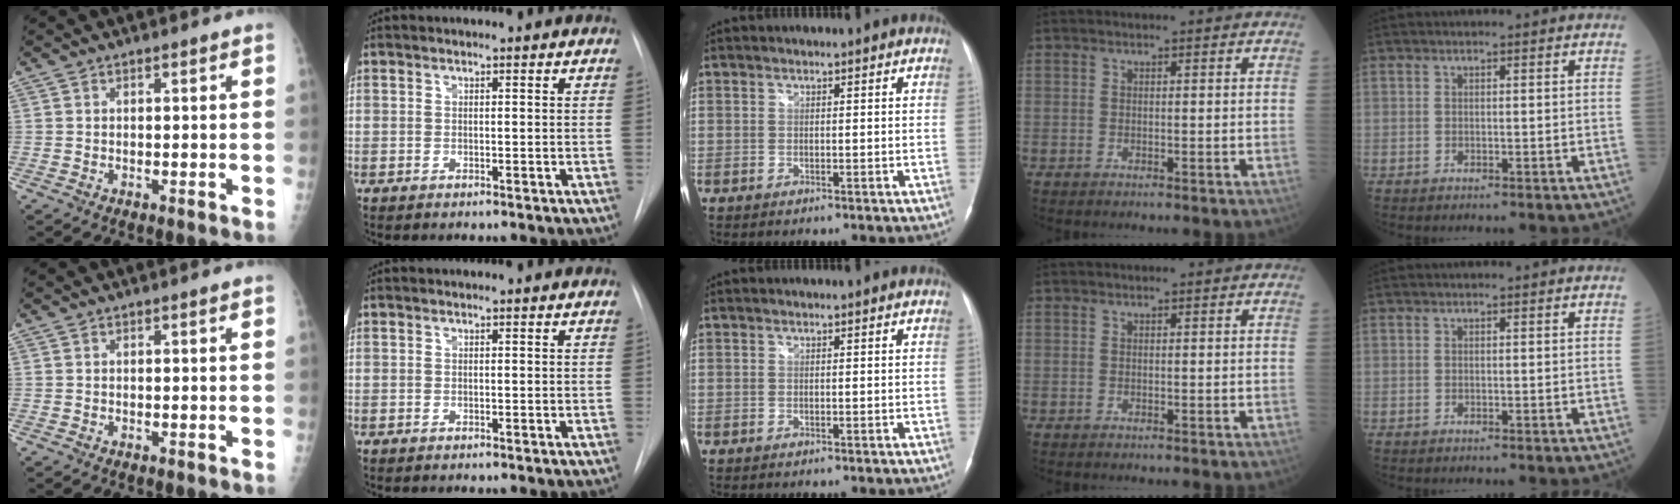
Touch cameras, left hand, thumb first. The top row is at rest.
{}